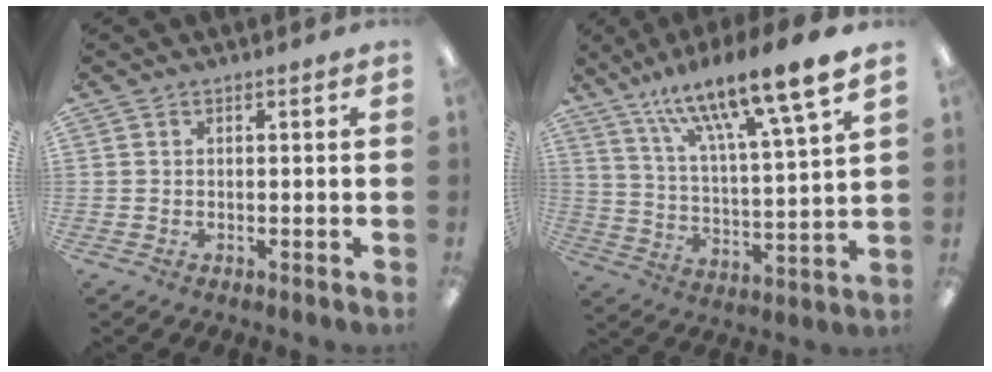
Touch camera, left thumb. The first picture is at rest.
{"total": 16.5, "force": [13.1, 2.1, 9.7], "torque": [-0.167, -0.092, 0.213]}